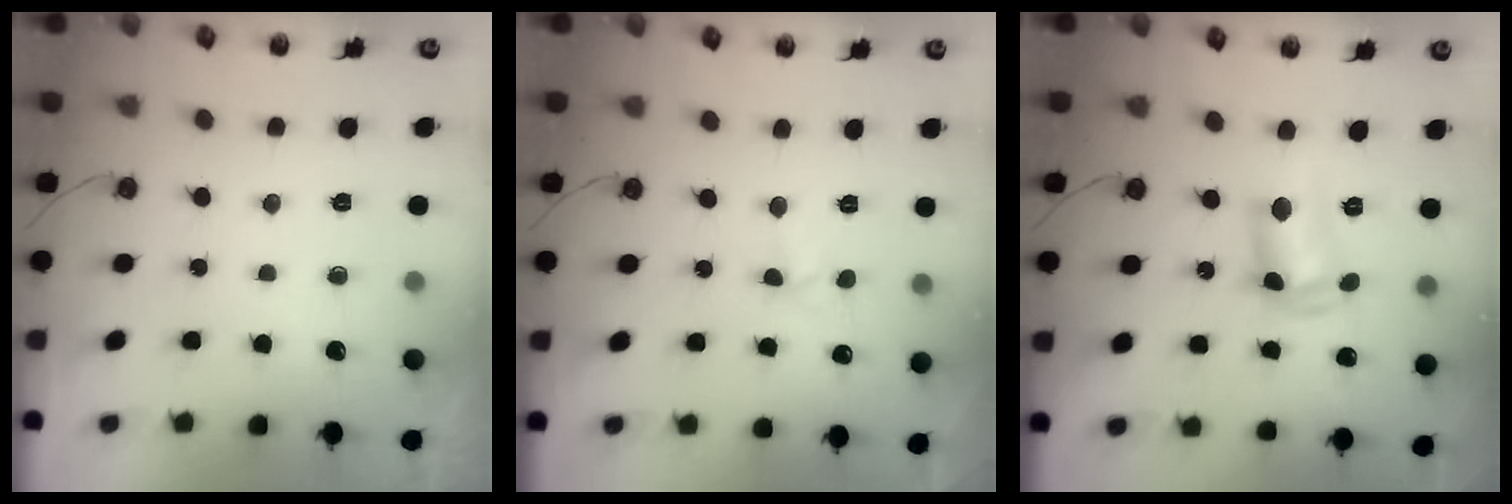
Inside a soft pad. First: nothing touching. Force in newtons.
{"total": 2.6, "press": 2.5, "slide": 0.3}
{"total": 10.6, "press": 10.6, "slide": 0.8}